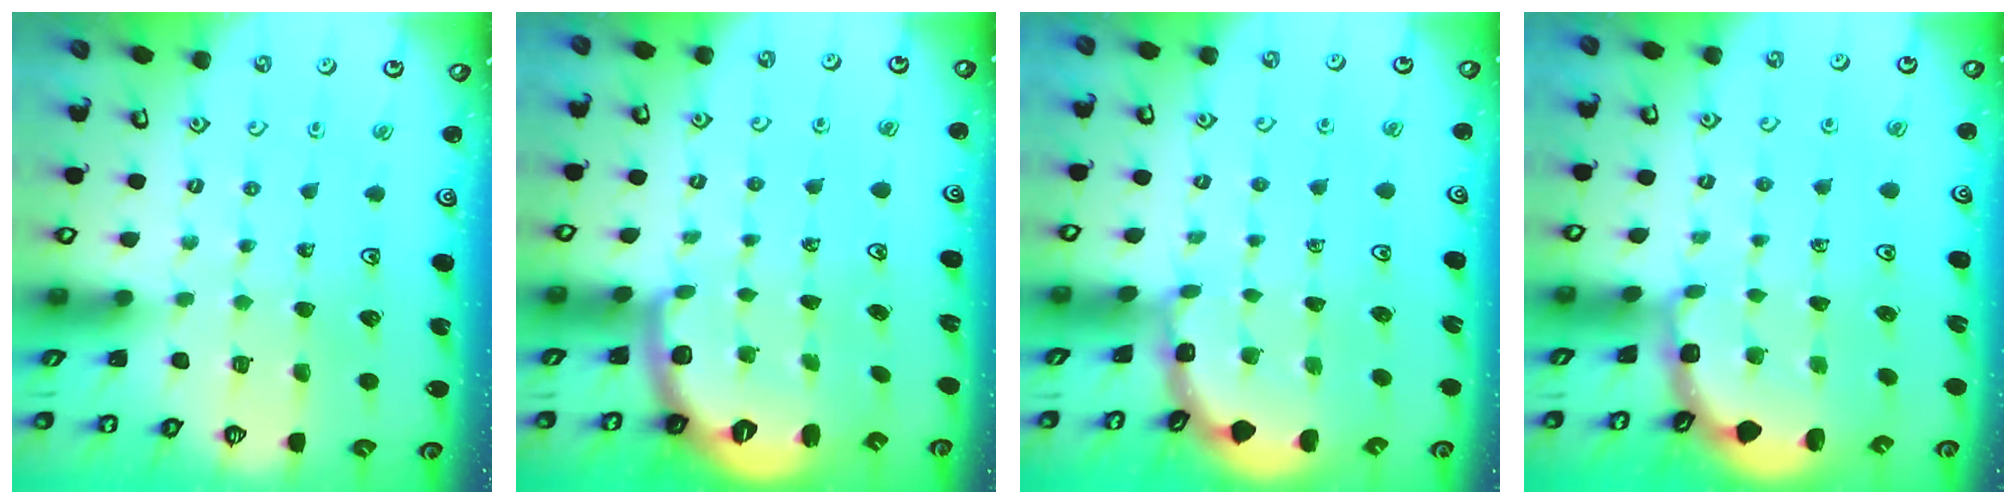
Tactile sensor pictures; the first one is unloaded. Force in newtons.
{"total": 2.8, "press": 1.9, "slide": 2.0}
{"total": 1.7, "press": 1.7, "slide": 0.1}
{"total": 1.7, "press": 1.4, "slide": 0.9}